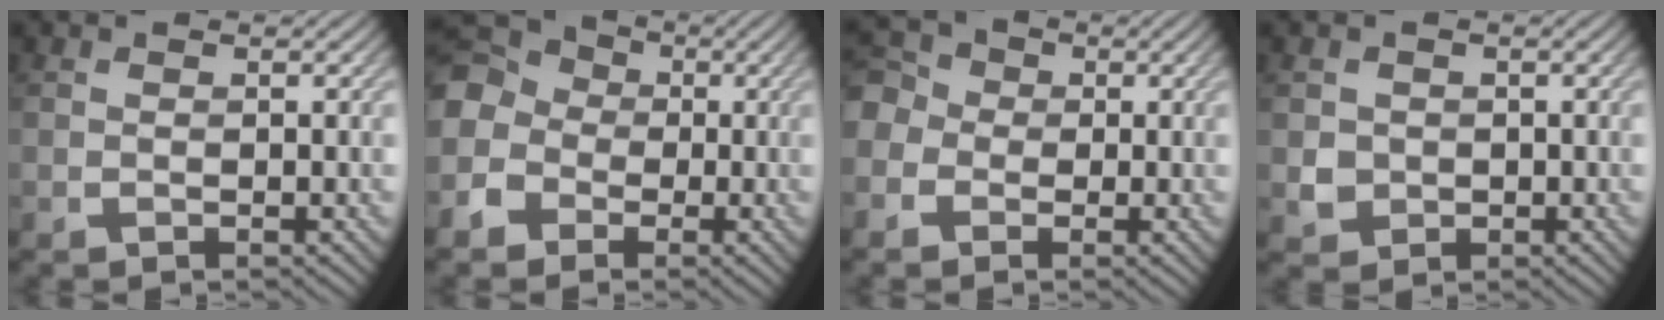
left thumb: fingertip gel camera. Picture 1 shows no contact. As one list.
[{"total": 10.1, "force": [-2.8, 9.1, 3.3], "torque": [-0.122, -0.014, -0.074]}, {"total": 4.8, "force": [-1.0, 4.4, 1.7], "torque": [-0.074, 0.007, -0.035]}, {"total": 2.2, "force": [-0.1, 2.1, 0.6], "torque": [-0.017, -0.002, -0.002]}]